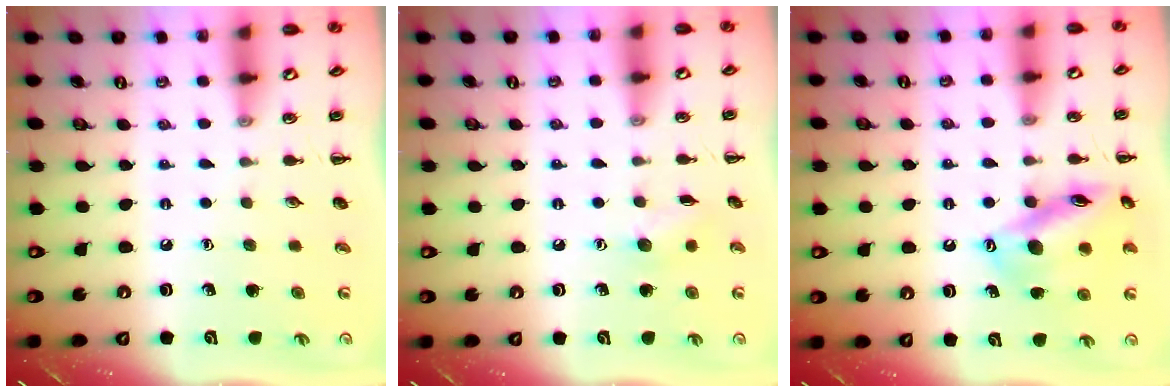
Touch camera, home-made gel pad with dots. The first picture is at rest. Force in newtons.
{"total": 5.3, "press": 5.2, "slide": 1.3}
{"total": 16.0, "press": 15.8, "slide": 2.4}